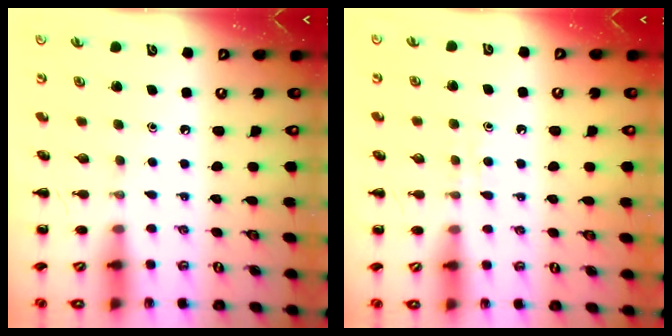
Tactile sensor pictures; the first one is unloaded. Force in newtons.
{"total": 3.4, "press": 3.1, "slide": 1.2}